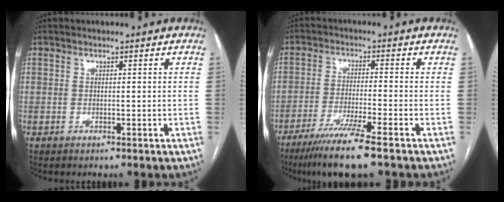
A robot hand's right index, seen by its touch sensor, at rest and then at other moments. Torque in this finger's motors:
{"motor_torque": [0.60, -0.45, 0.52, 0.17]}